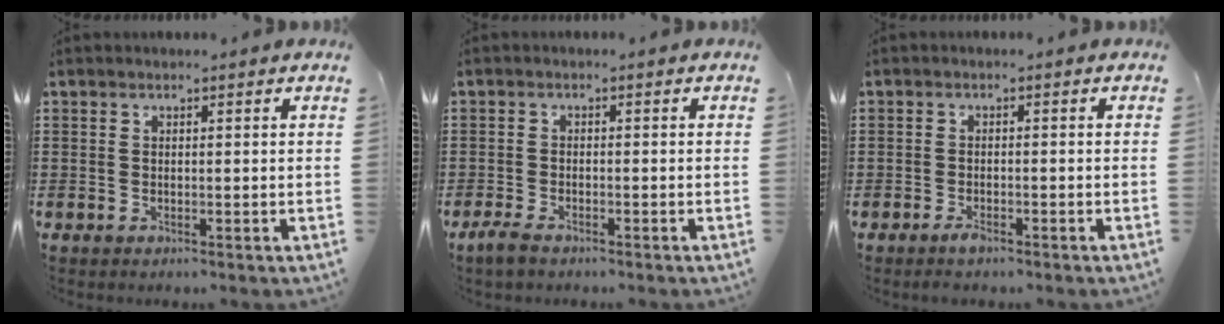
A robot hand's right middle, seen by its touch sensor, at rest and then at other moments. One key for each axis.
{"total": 1.9, "fx": -1.5, "fy": 0.6, "fz": 1.0, "tx": -0.028, "ty": 0.000, "tz": -0.031}
{"total": 1.6, "fx": -1.2, "fy": 0.5, "fz": 0.8, "tx": -0.016, "ty": -0.002, "tz": -0.023}